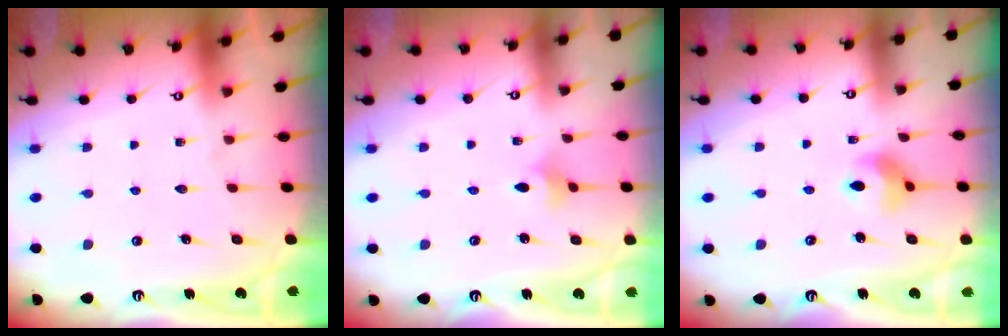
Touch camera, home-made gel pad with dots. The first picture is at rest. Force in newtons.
{"total": 2.0, "press": 2.0, "slide": 0.4}
{"total": 6.4, "press": 6.4, "slide": 0.5}